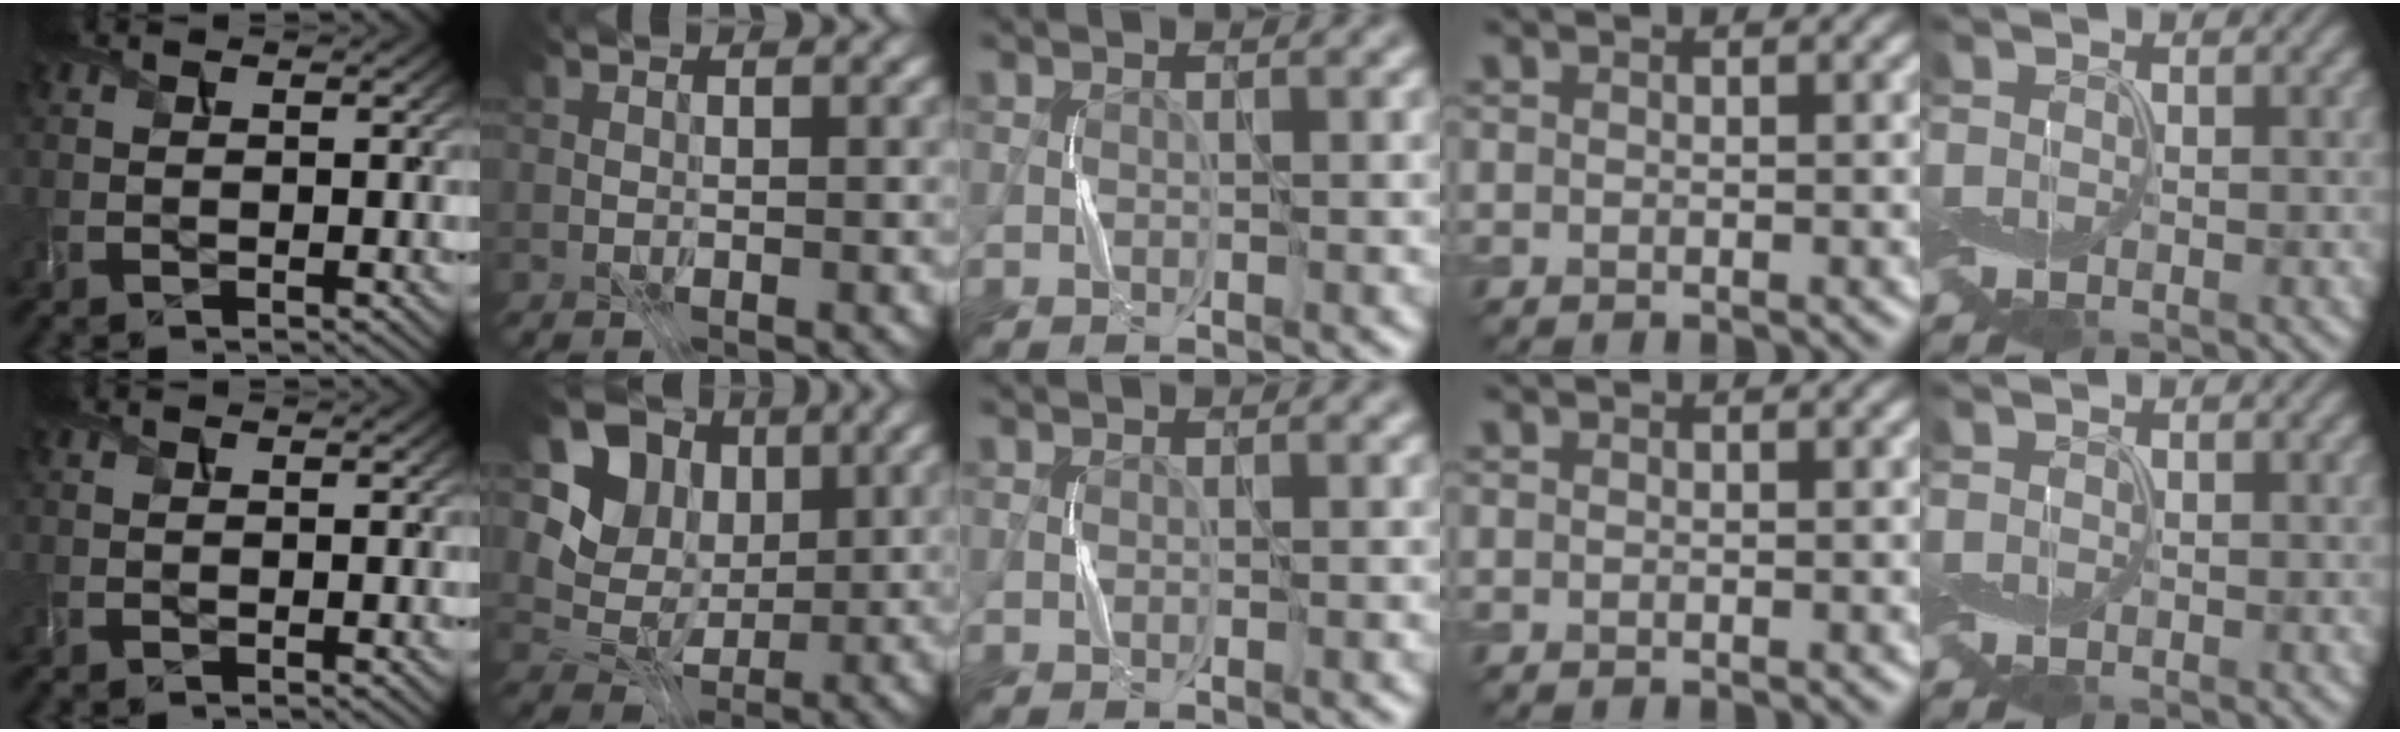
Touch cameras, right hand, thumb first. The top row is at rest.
{"index": {"total": 7.9, "force": [2.0, 6.4, 4.2], "torque": [-0.075, -0.016, 0.018]}}